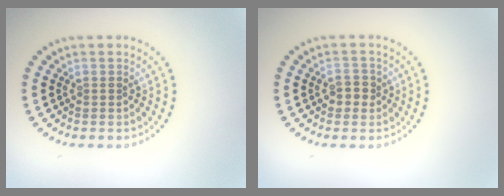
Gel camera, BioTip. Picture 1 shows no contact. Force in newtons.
{"total": 1.9, "press": 1.8, "slide": 0.6}